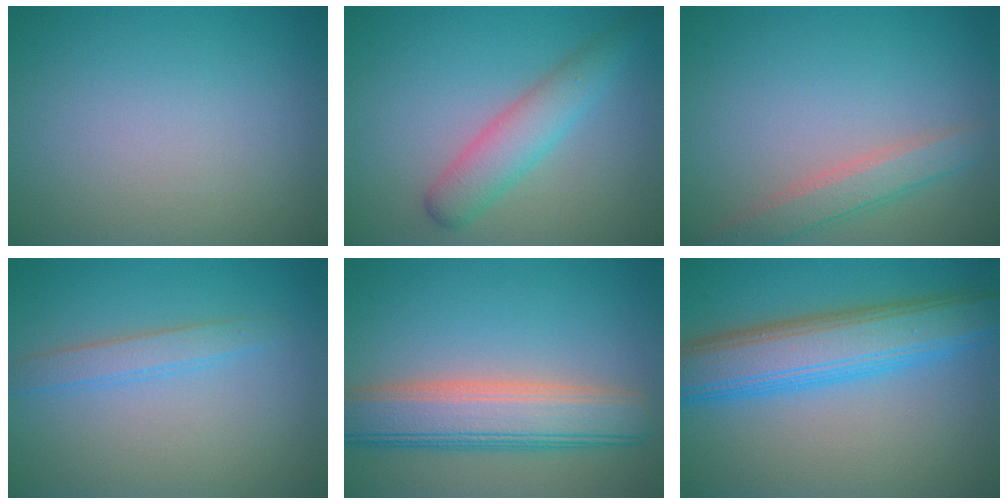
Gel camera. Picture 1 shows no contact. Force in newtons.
{"total": 3.8, "press": 3.8, "slide": 0.1}
{"total": 2.9, "press": 2.9, "slide": 0.2}
{"total": 2.0, "press": 2.0, "slide": 0.1}
{"total": 7.2, "press": 7.2, "slide": 0.3}
{"total": 8.0, "press": 8.0, "slide": 0.0}